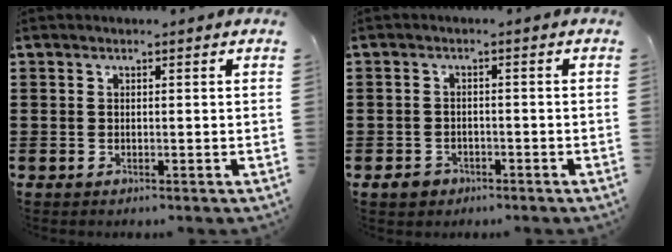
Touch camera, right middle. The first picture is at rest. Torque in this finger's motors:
{"motor_torque": [1.77, 0.17, 0.14, 0.03]}